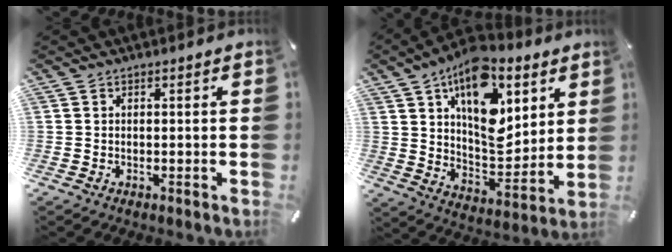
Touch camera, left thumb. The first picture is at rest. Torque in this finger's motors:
{"motor_torque": [2.46, 2.55, 1.59, -1.18, 0.30]}